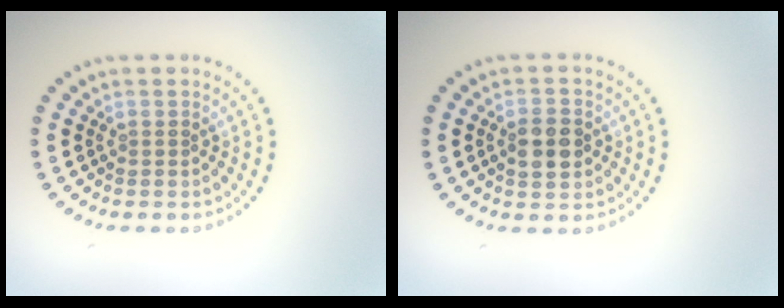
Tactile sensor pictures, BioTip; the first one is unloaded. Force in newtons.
{"total": 3.3, "press": 3.3, "slide": 0.2}